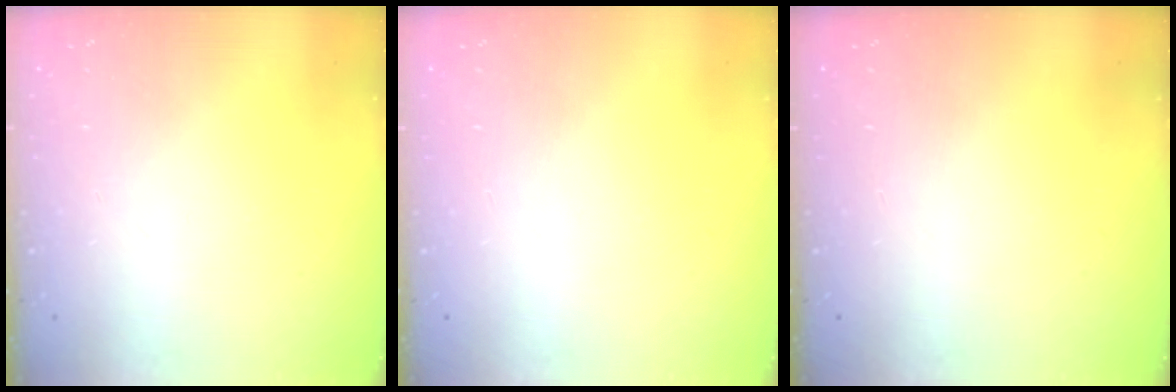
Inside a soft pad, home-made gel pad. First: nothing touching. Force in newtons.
{"total": 0.0}
{"total": 0.0}